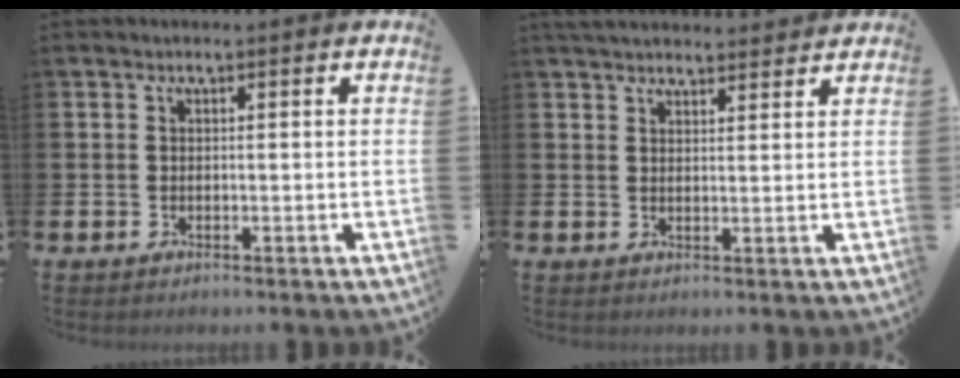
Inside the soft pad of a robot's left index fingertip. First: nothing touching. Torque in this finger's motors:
{"motor_torque": [0.98, -1.16, 0.10, 0.01]}